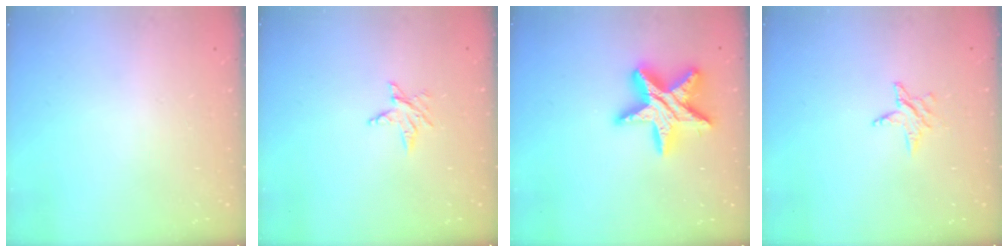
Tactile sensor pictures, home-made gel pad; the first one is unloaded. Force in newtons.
{"total": 3.6, "press": 3.6, "slide": 0.4}
{"total": 17.8, "press": 17.8, "slide": 1.4}
{"total": 4.0, "press": 3.9, "slide": 0.4}